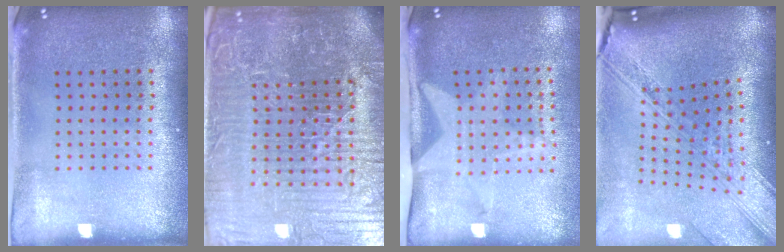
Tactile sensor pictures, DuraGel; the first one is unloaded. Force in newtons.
{"total": 7.9, "press": 7.0, "slide": 3.7}
{"total": 2.1, "press": 1.5, "slide": 1.4}
{"total": 4.1, "press": 2.9, "slide": 2.9}